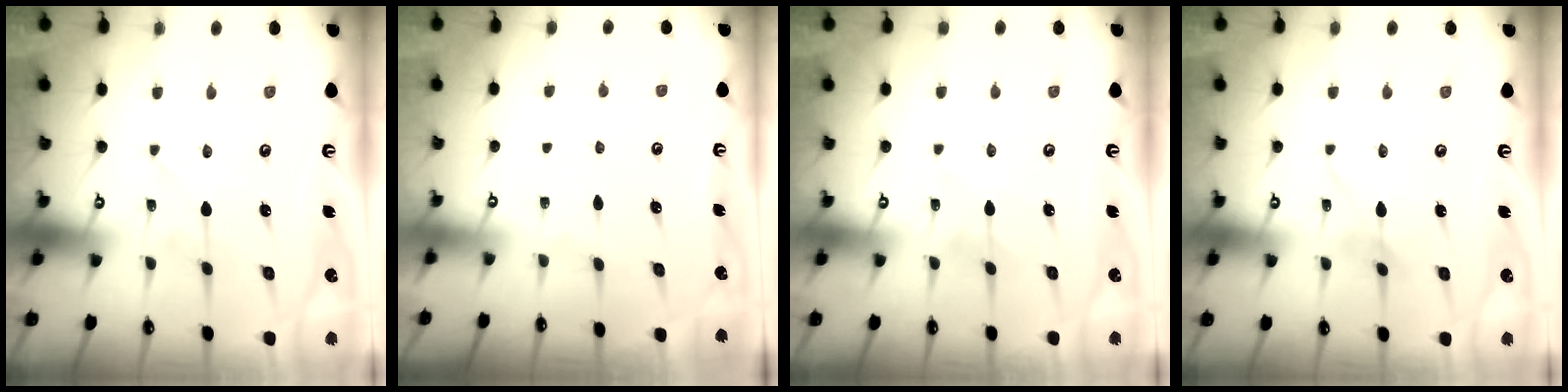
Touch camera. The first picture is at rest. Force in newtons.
{"total": 0.0}
{"total": 2.7, "press": 2.7, "slide": 0.3}
{"total": 1.7, "press": 1.6, "slide": 0.2}